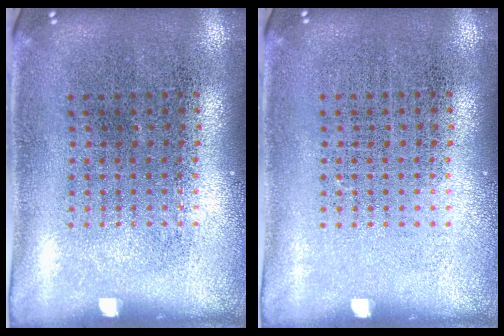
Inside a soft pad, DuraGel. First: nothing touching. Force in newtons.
{"total": 0.0}